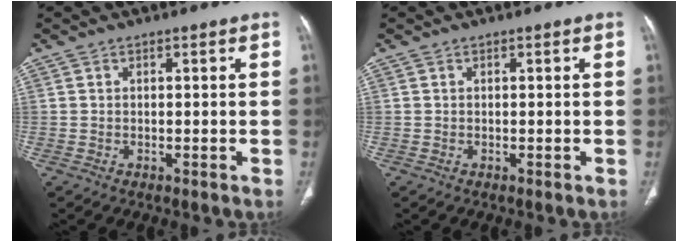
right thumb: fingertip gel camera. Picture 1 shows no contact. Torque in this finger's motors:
{"motor_torque": [0.00, 0.00, -0.01, 0.00, 0.03]}